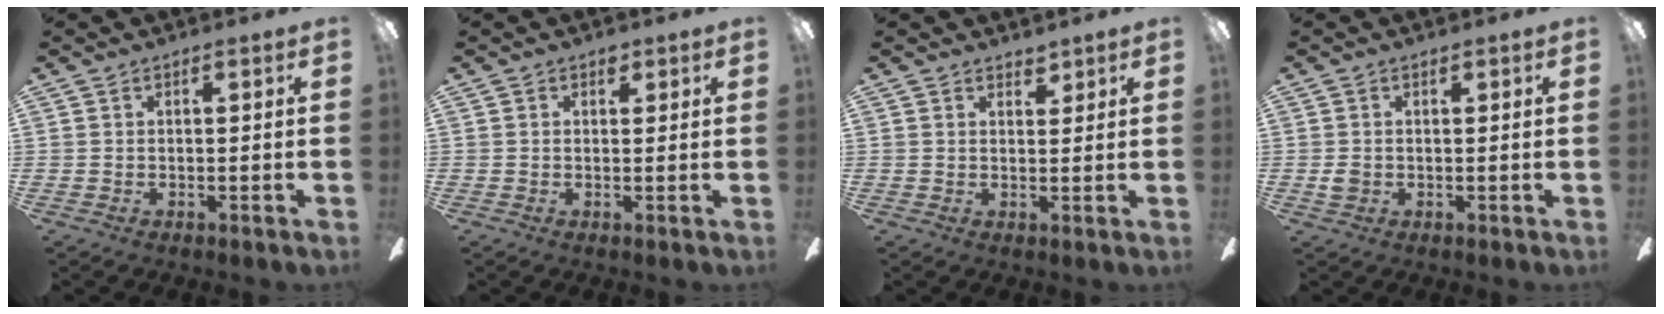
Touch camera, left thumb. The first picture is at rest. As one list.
[{"total": 1.6, "force": [0.9, 1.1, 0.7], "torque": [0.001, -0.004, 0.012]}, {"total": 2.5, "force": [2.2, 1.1, 0.4], "torque": [0.004, -0.010, 0.038]}, {"total": 1.8, "force": [0.0, 1.5, 0.9], "torque": [-0.009, 0.001, -0.002]}]